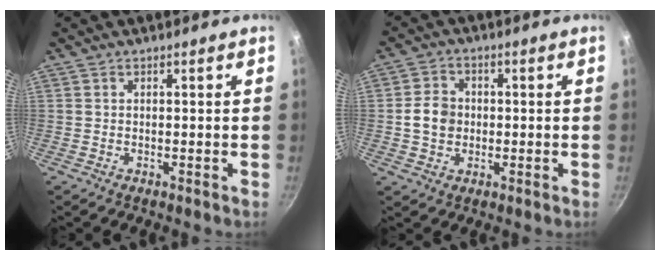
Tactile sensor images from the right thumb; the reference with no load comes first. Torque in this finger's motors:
{"motor_torque": [1.38, 1.55, 0.90, -0.72, 0.09]}